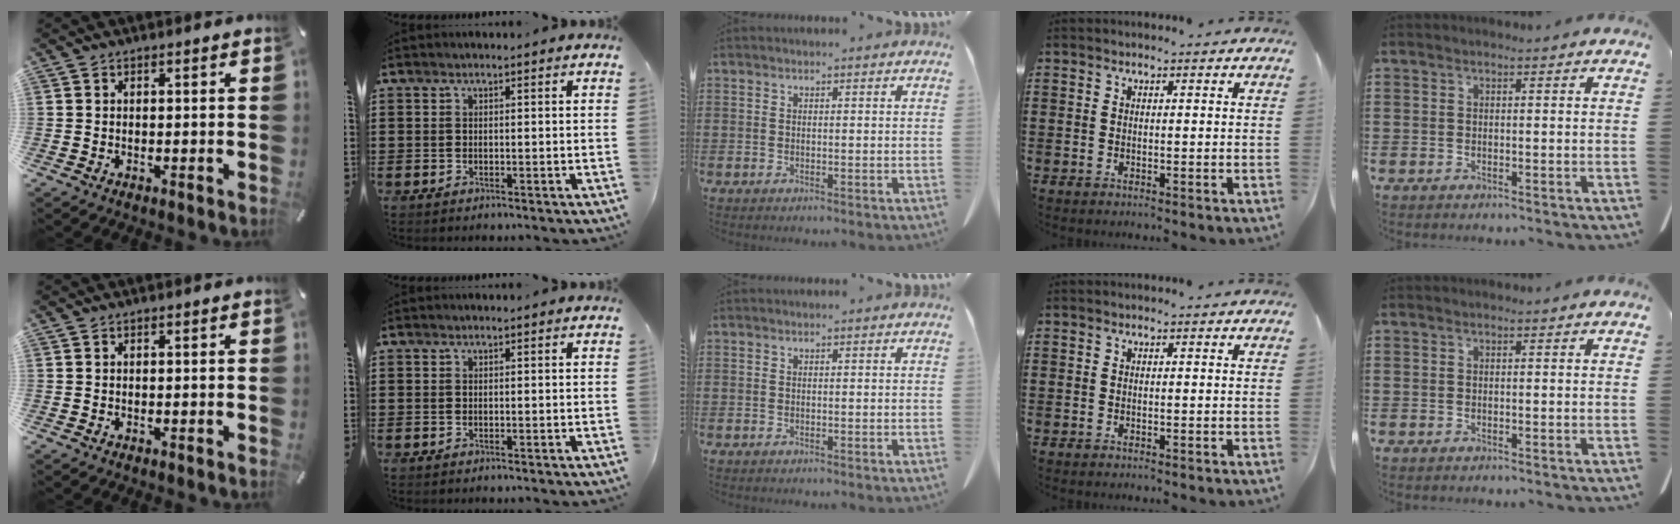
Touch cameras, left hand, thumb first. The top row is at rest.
{}